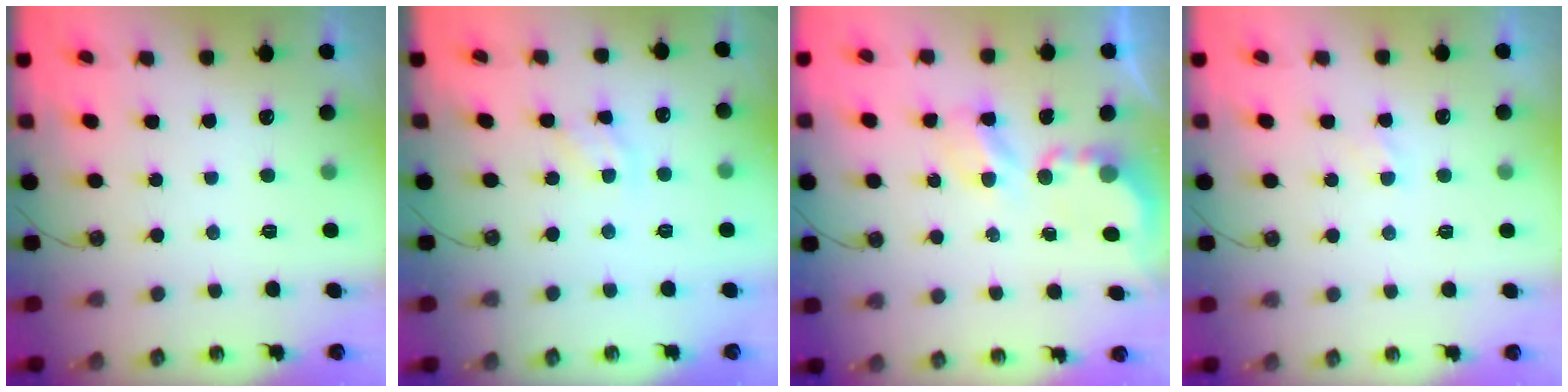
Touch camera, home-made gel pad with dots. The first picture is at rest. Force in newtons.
{"total": 3.0, "press": 2.9, "slide": 0.4}
{"total": 4.4, "press": 4.3, "slide": 0.2}
{"total": 2.7, "press": 2.6, "slide": 0.4}